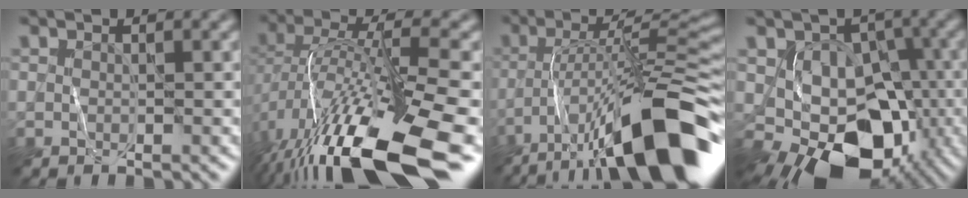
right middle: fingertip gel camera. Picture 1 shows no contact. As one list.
[{"total": 15.1, "force": [-7.5, 4.8, 12.2], "torque": [-0.236, -0.002, -0.125]}, {"total": 14.0, "force": [-8.3, 2.9, 11.0], "torque": [-0.181, 0.017, -0.138]}, {"total": 10.0, "force": [-3.4, 7.1, 6.2], "torque": [-0.081, -0.012, -0.051]}]